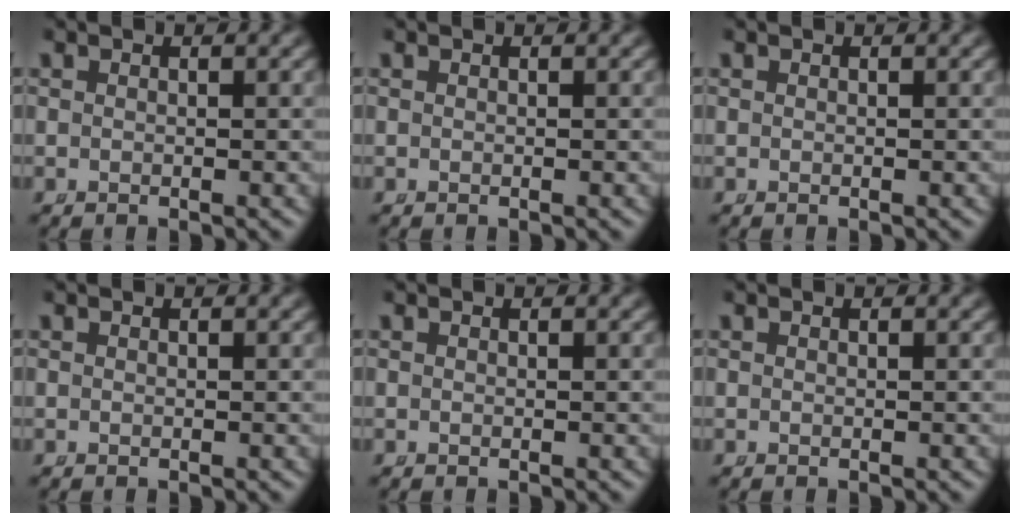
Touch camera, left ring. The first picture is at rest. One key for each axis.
{"total": 0.0}
{"total": 0.0}
{"total": 0.0}
{"total": 0.0}
{"total": 0.0}